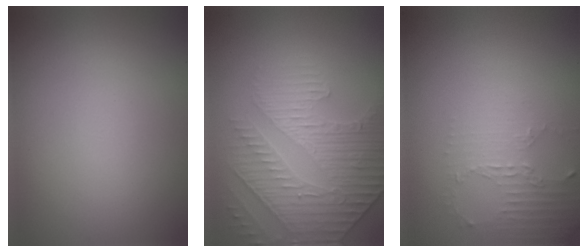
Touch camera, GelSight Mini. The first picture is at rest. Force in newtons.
{"total": 4.0, "press": 3.8, "slide": 1.2}
{"total": 2.2, "press": 1.6, "slide": 1.5}